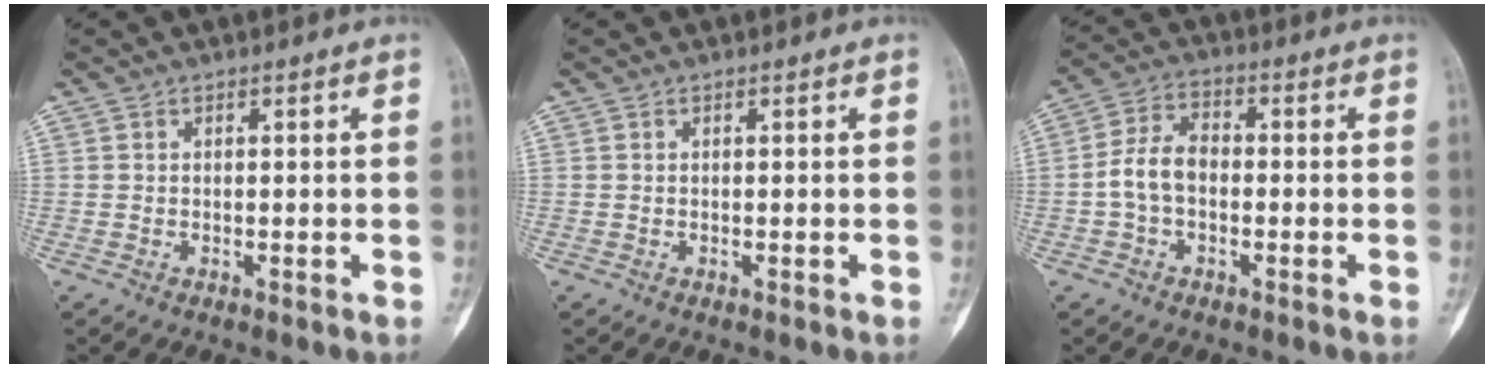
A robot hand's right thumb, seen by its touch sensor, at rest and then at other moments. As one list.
[{"total": 0.0}, {"total": 6.9, "force": [-1.2, 4.5, 5.0], "torque": [-0.091, 0.026, -0.032]}]